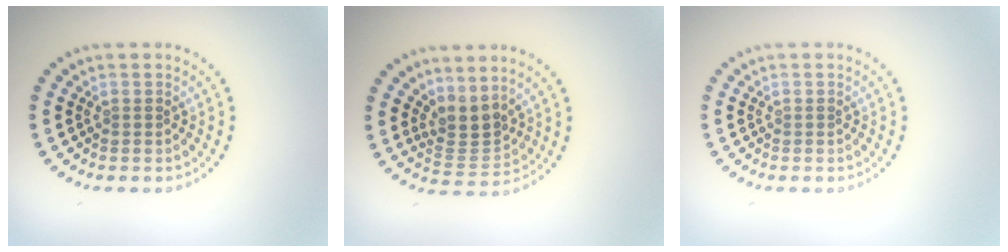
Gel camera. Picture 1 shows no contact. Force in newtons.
{"total": 2.9, "press": 2.1, "slide": 2.0}
{"total": 0.0}